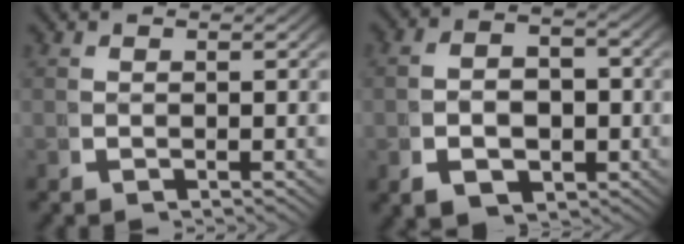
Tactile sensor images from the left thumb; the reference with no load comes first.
{"total": 5.3, "force": [-1.2, 3.7, 3.5], "torque": [-0.061, -0.018, -0.012]}